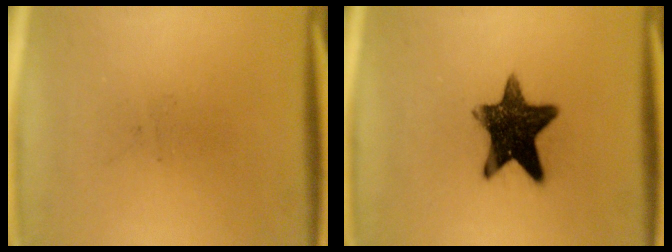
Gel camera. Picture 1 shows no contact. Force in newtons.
{"total": 13.3}